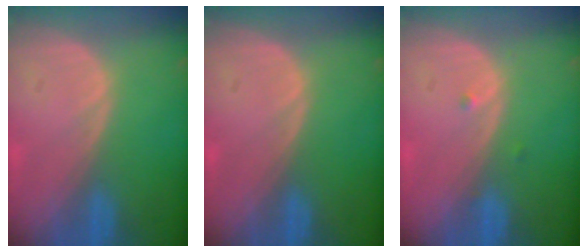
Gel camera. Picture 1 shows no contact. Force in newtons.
{"total": 0.0}
{"total": 0.9, "press": 0.7, "slide": 0.5}